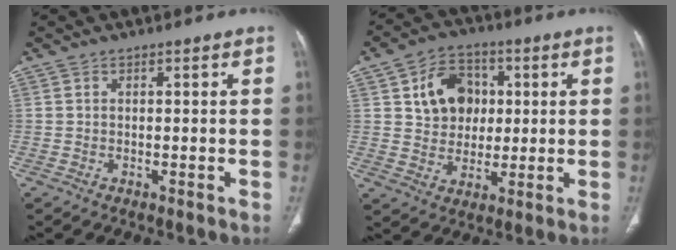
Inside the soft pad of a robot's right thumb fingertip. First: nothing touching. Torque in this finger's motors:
{"motor_torque": [-0.72, 0.91, -0.33, -0.04, 0.20]}